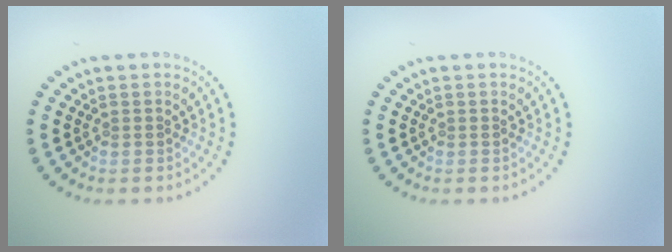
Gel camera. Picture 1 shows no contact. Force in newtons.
{"total": 0.0}